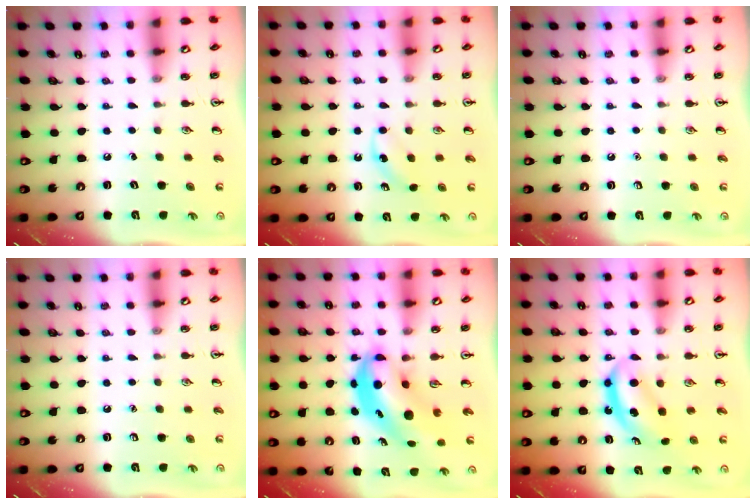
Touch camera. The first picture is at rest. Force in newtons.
{"total": 3.3, "press": 3.0, "slide": 1.3}
{"total": 0.0}
{"total": 0.0}
{"total": 7.3, "press": 7.1, "slide": 1.8}
{"total": 5.5, "press": 5.5, "slide": 0.7}